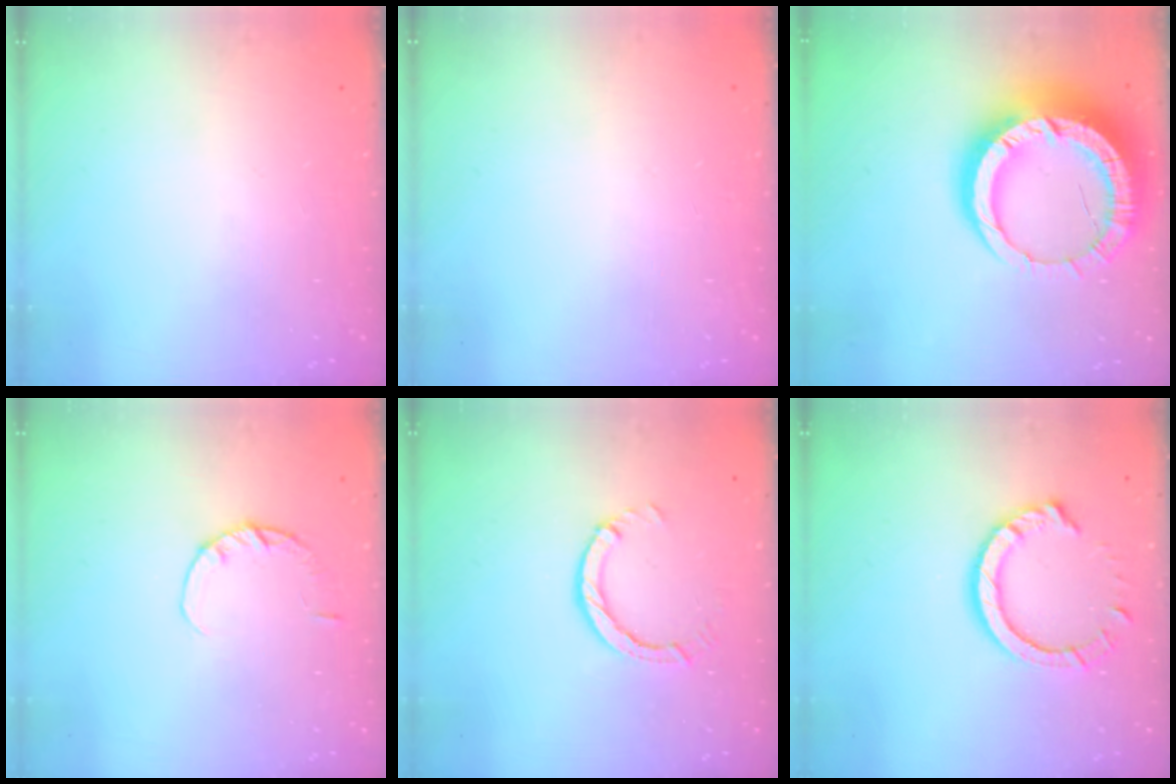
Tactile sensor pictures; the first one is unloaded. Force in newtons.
{"total": 2.6, "press": 2.6, "slide": 0.2}
{"total": 18.8, "press": 18.7, "slide": 1.8}
{"total": 2.9, "press": 2.8, "slide": 0.4}
{"total": 2.9, "press": 2.9, "slide": 0.5}
{"total": 9.5, "press": 9.5, "slide": 1.1}